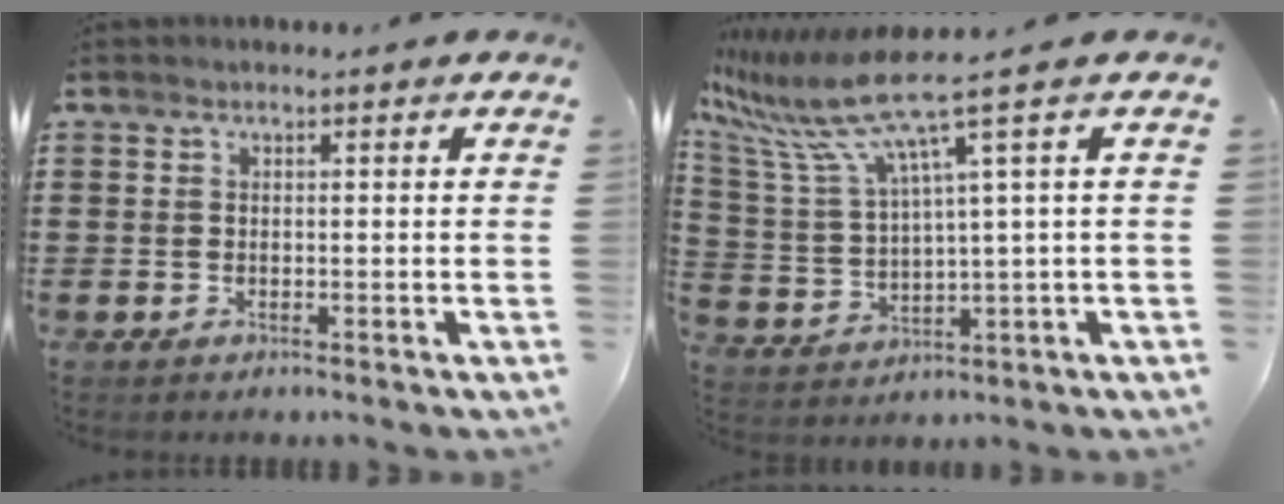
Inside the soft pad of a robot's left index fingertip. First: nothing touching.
{"total": 9.7, "force": [5.6, 0.7, 7.9], "torque": [-0.197, -0.038, 0.083]}